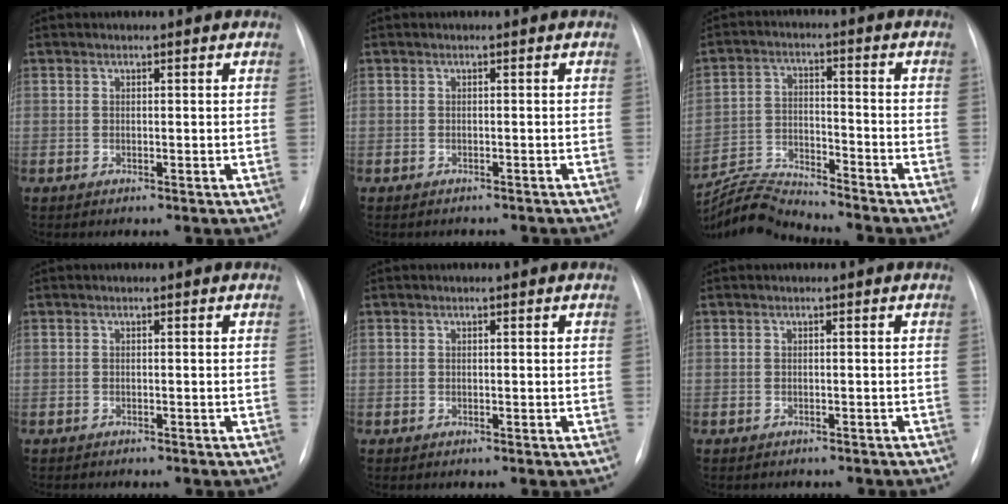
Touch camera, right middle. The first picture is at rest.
{"total": 4.9, "force": [-4.4, 1.7, 1.5], "torque": [-0.016, 0.003, -0.047]}
{"total": 8.8, "force": [-8.7, -1.1, 0.4], "torque": [-0.016, 0.005, -0.161]}
{"total": 2.3, "force": [-2.0, 0.6, 0.9], "torque": [-0.018, -0.007, -0.018]}
{"total": 0.0}
{"total": 5.0, "force": [-4.4, 1.7, 1.6], "torque": [-0.017, 0.003, -0.047]}